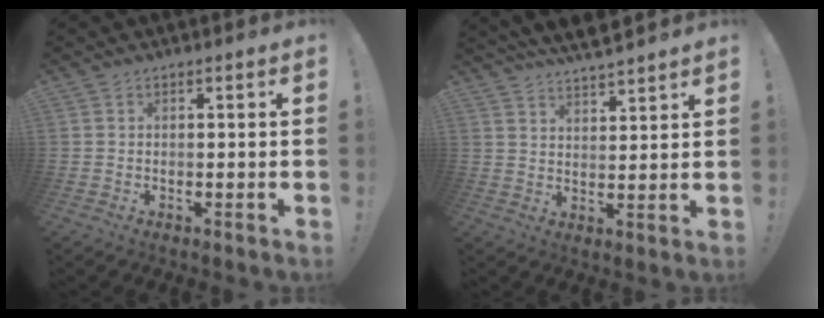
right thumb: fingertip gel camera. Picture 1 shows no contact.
{"total": 6.4, "force": [5.9, 1.1, 2.3], "torque": [-0.045, -0.040, 0.108]}